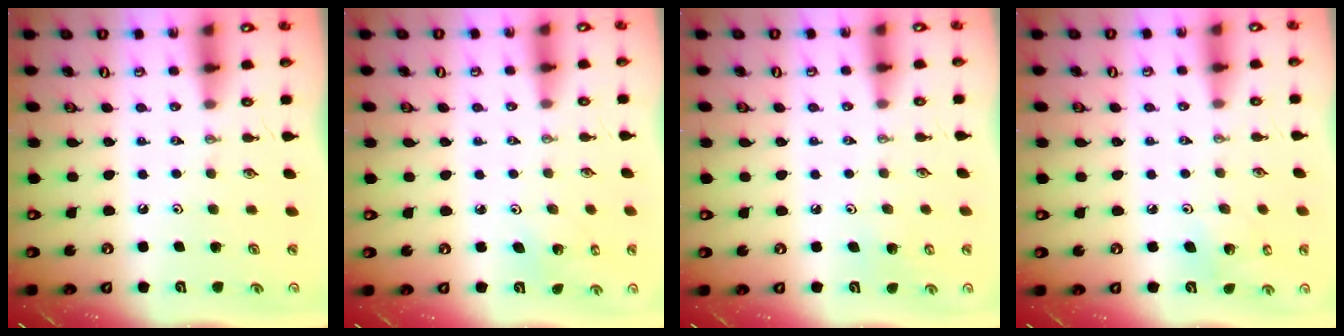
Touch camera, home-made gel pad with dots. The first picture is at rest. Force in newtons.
{"total": 2.1, "press": 2.1, "slide": 0.1}
{"total": 4.2, "press": 4.2, "slide": 0.4}
{"total": 4.7, "press": 4.2, "slide": 2.1}